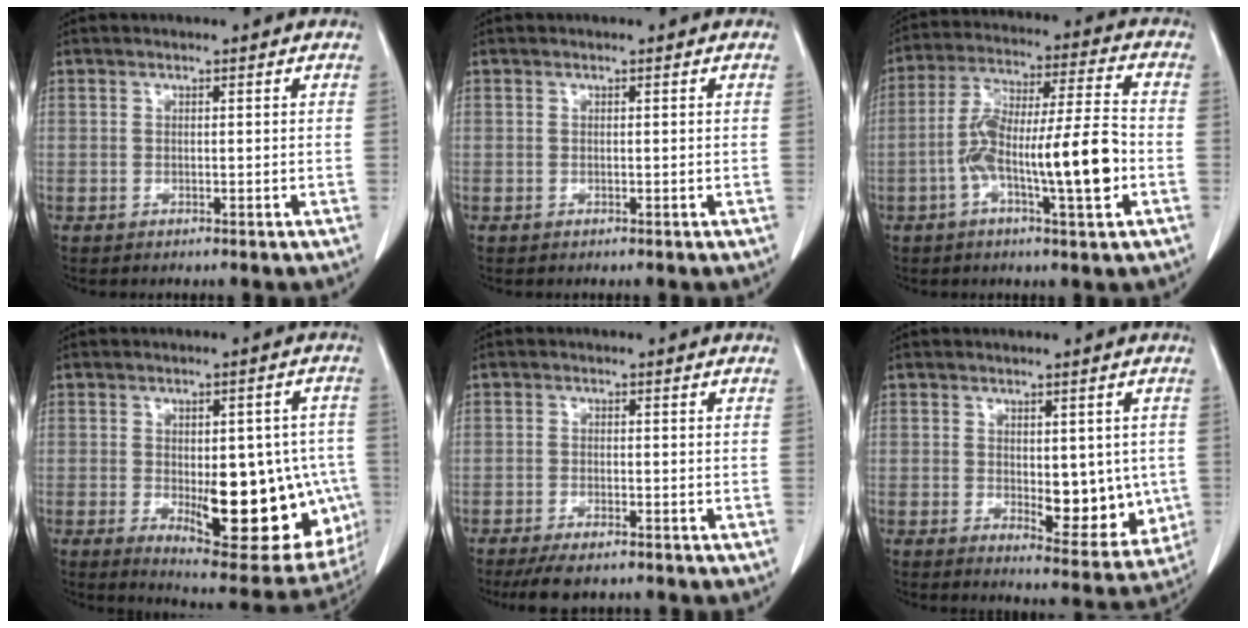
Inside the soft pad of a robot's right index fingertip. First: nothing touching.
{"total": 0.0}
{"total": 14.3, "force": [-3.8, 1.6, 13.7], "torque": [-0.243, 0.014, -0.067]}
{"total": 18.8, "force": [-3.7, 7.5, 16.8], "torque": [-0.169, 0.008, -0.021]}
{"total": 5.7, "force": [-4.7, 1.3, 2.8], "torque": [-0.043, -0.010, -0.076]}
{"total": 8.7, "force": [-0.5, 4.2, 7.6], "torque": [-0.079, -0.016, 0.005]}